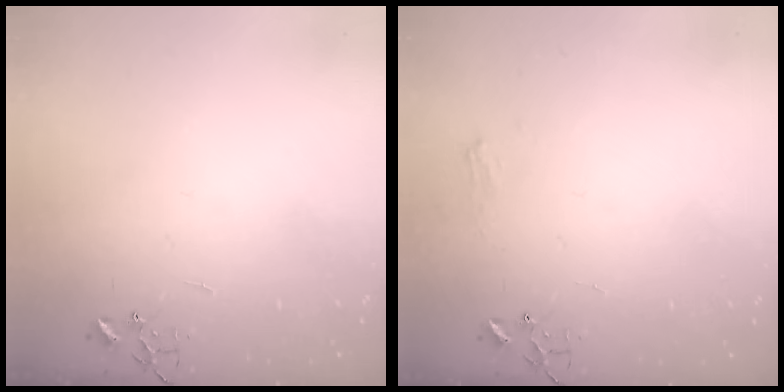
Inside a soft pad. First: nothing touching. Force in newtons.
{"total": 5.3, "press": 5.3, "slide": 0.6}